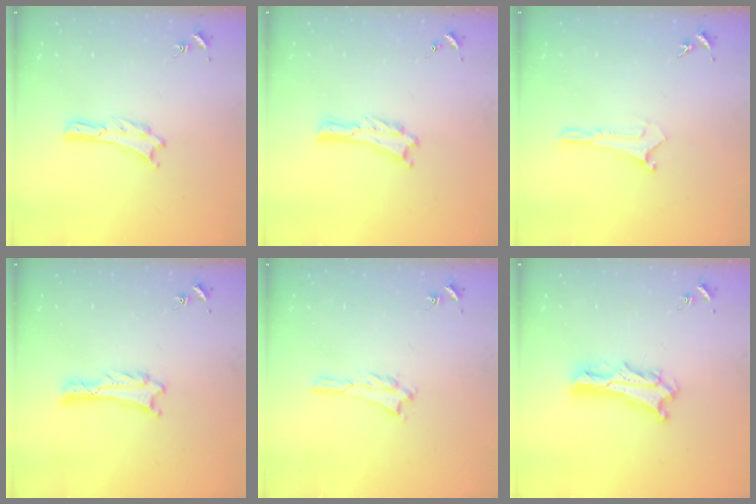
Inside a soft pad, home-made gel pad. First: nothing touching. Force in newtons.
{"total": 0.0}
{"total": 0.0}
{"total": 1.3, "press": 1.3, "slide": 0.0}
{"total": 1.4, "press": 1.4, "slide": 0.3}
{"total": 5.2, "press": 5.2, "slide": 0.6}